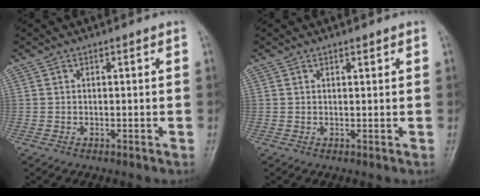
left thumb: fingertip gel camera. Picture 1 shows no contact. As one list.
[{"total": 0.8, "force": [0.6, 0.2, 0.4], "torque": [-0.007, -0.004, 0.010]}]